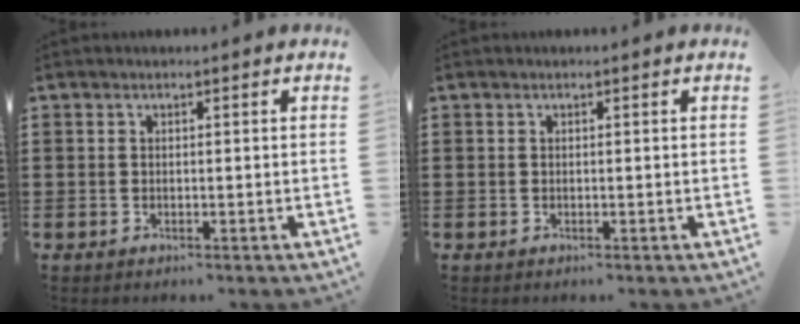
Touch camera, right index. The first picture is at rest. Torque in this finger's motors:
{"motor_torque": [0.00, 0.00, 0.00, 0.00]}